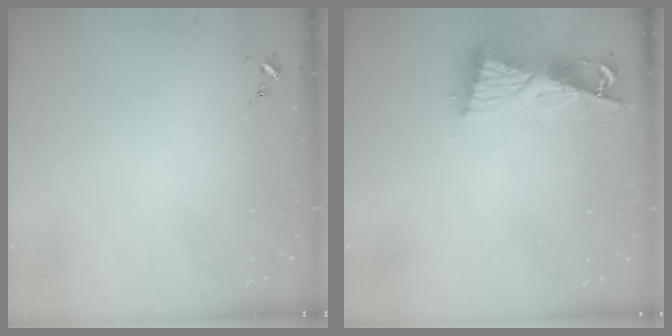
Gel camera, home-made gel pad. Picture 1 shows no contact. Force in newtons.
{"total": 9.5, "press": 9.4, "slide": 0.8}